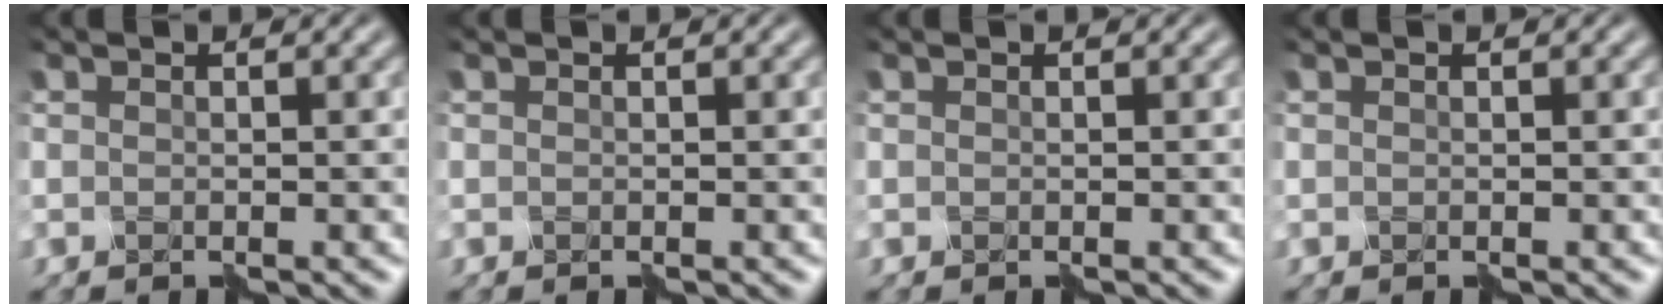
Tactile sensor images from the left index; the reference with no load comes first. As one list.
[{"total": 0.0}, {"total": 0.0}, {"total": 0.0}]